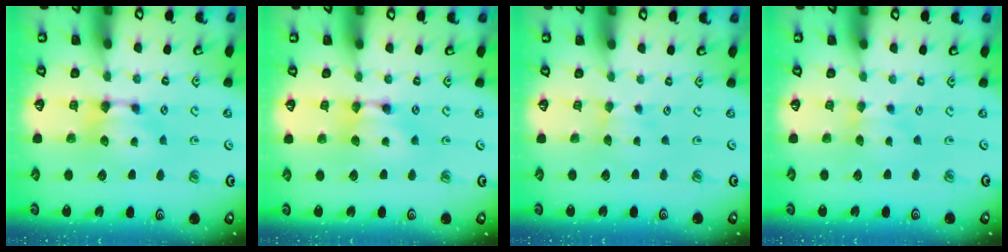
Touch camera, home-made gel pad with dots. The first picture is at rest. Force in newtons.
{"total": 1.6, "press": 1.6, "slide": 0.2}
{"total": 2.4, "press": 2.4, "slide": 0.6}
{"total": 2.1, "press": 2.0, "slide": 0.5}